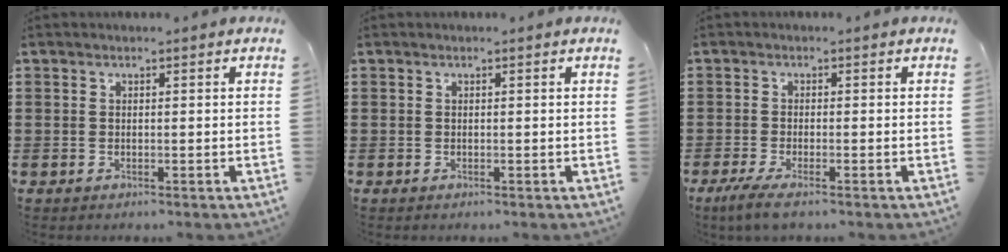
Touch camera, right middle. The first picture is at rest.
{"total": 0.0}
{"total": 2.6, "force": [-1.7, 0.1, 1.9], "torque": [-0.046, -0.009, -0.035]}